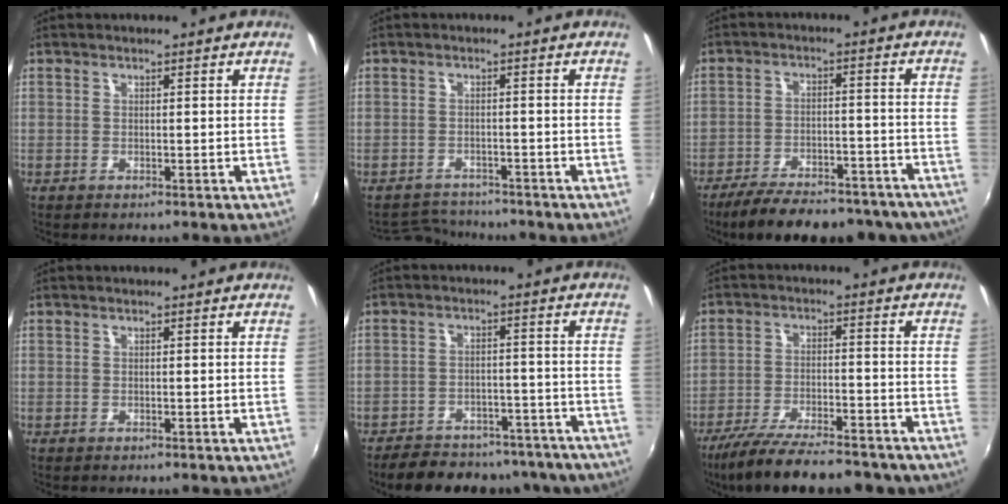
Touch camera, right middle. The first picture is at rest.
{"total": 4.5, "force": [-4.4, 1.0, -0.2], "torque": [-0.015, 0.004, -0.076]}
{"total": 22.0, "force": [-18.6, 6.8, 9.4], "torque": [-0.172, -0.001, -0.238]}
{"total": 0.0}
{"total": 21.1, "force": [-18.0, 8.2, 7.5], "torque": [-0.151, 0.024, -0.211]}
{"total": 18.4, "force": [-15.1, 4.6, 9.4], "torque": [-0.180, -0.037, -0.226]}